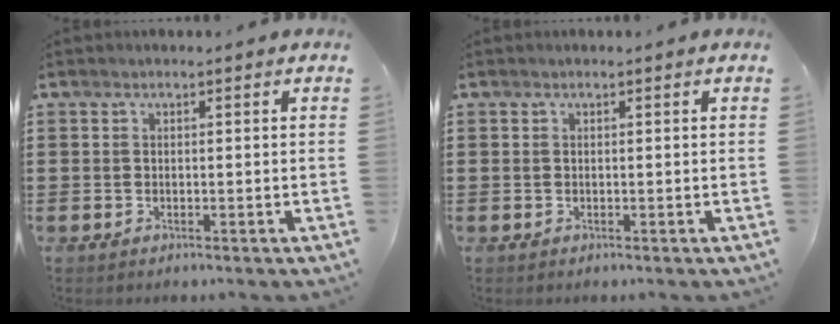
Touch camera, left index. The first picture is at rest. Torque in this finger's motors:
{"motor_torque": [0.01, -0.16, -0.03, -0.01]}